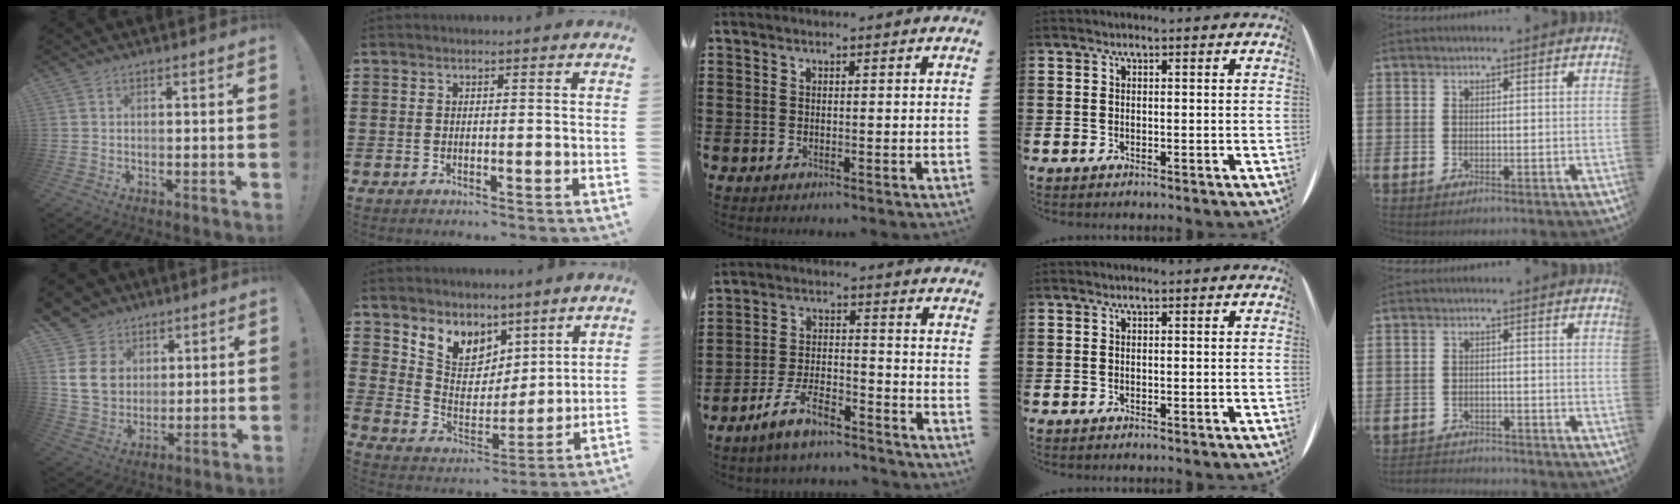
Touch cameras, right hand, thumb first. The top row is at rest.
{"thumb": {"total": 13.5, "force": [4.8, 11.4, 5.5], "torque": [-0.085, -0.023, 0.104]}, "index": {"total": 6.7, "force": [5.2, 4.3, 0.1], "torque": [-0.046, -0.036, 0.100]}, "middle": {"total": 7.2, "force": [-6.1, 1.7, 3.4], "torque": [-0.072, 0.004, -0.121]}, "little": {"total": 2.1, "force": [-2.0, 0.2, -0.3], "torque": [-0.002, 0.001, -0.047]}}